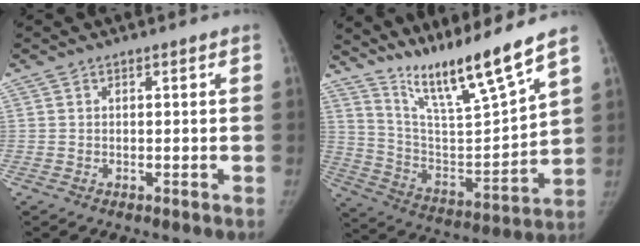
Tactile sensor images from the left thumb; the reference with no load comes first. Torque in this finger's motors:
{"motor_torque": [0.32, -0.08, 1.33, -1.44, 0.14]}